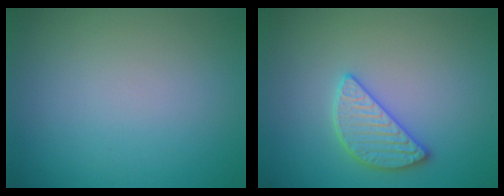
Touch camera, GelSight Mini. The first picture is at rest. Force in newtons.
{"total": 2.8, "press": 2.8, "slide": 0.3}